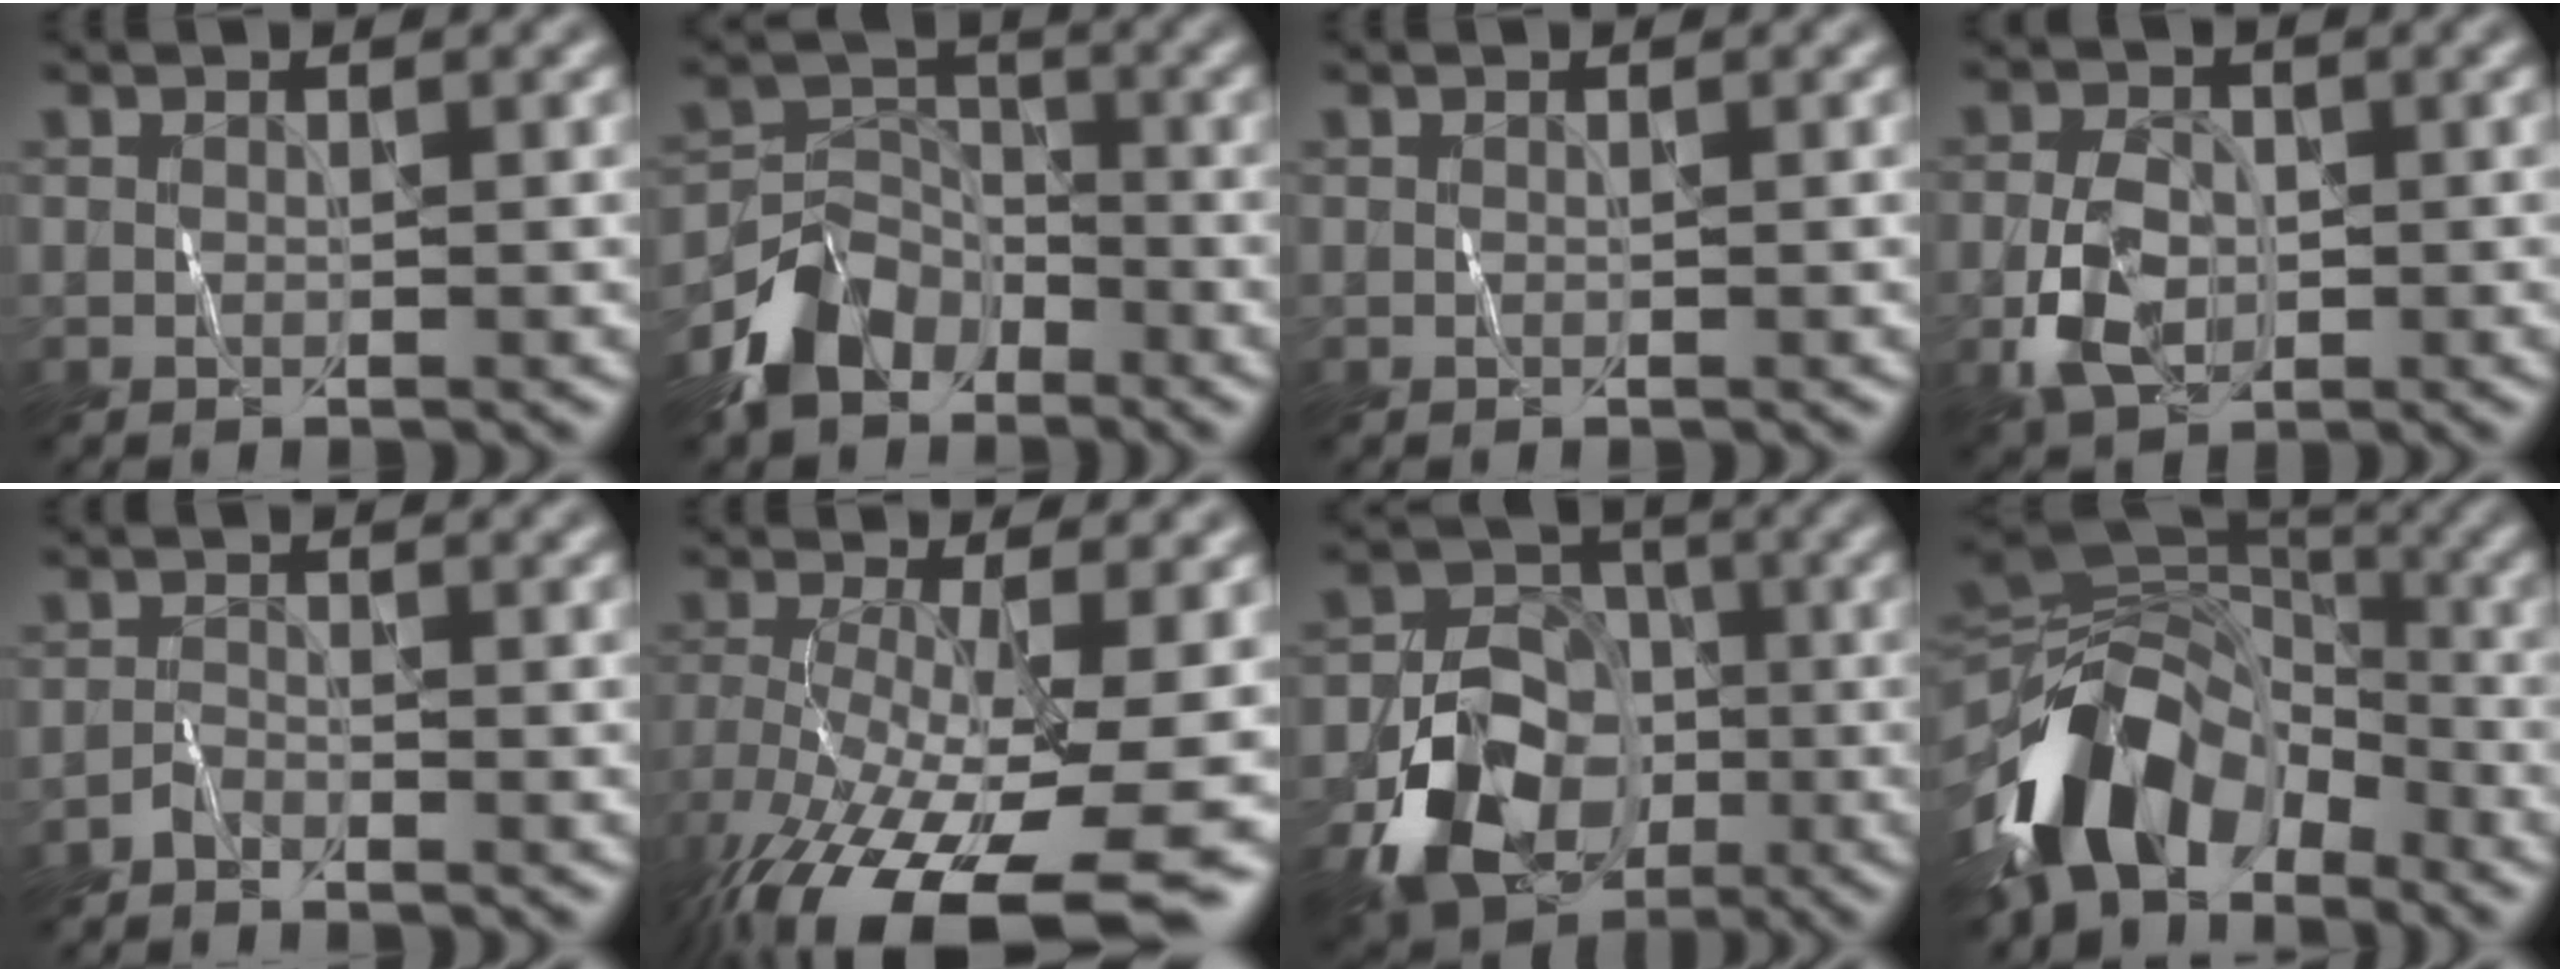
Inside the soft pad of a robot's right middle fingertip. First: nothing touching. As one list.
[{"total": 5.1, "force": [-3.6, 3.4, 1.3], "torque": [-0.024, 0.000, -0.074]}, {"total": 0.0}, {"total": 4.4, "force": [-1.0, 3.3, 2.7], "torque": [-0.063, 0.000, -0.021]}, {"total": 1.1, "force": [-1.1, 0.1, 0.1], "torque": [-0.004, 0.002, -0.024]}, {"total": 13.9, "force": [-7.1, 5.1, 10.8], "torque": [-0.216, -0.034, -0.108]}, {"total": 8.6, "force": [-3.4, 6.7, 4.2], "torque": [-0.070, -0.006, -0.064]}, {"total": 11.2, "force": [-6.2, 6.7, 6.5], "torque": [-0.112, 0.010, -0.126]}]